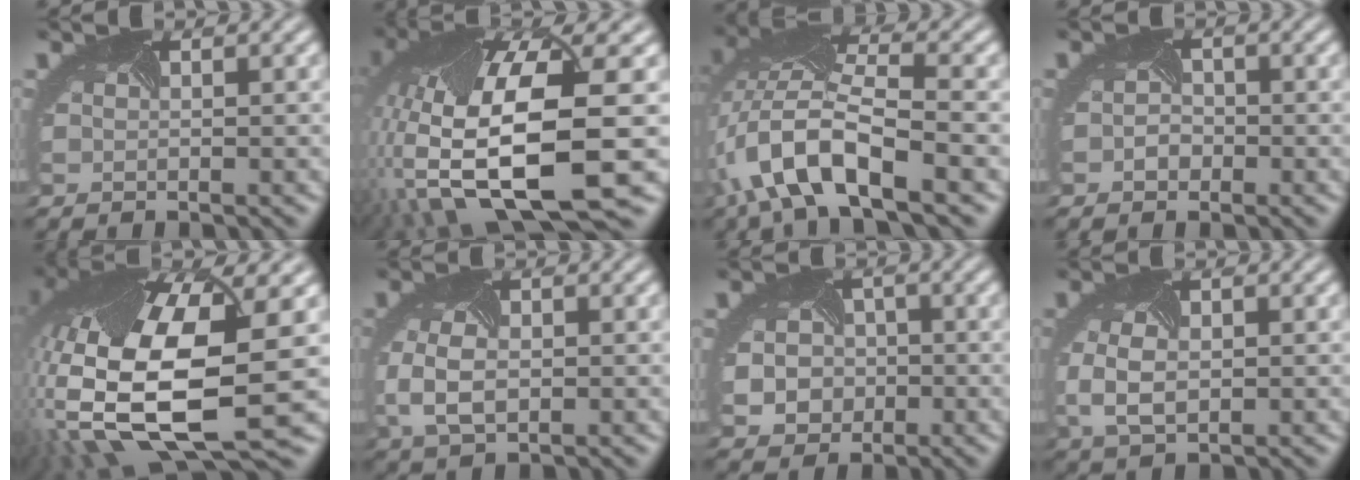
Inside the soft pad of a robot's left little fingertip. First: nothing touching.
{"total": 15.2, "force": [-1.7, 5.6, 14.0], "torque": [-0.301, -0.038, -0.002]}
{"total": 9.3, "force": [-4.6, 3.0, 7.5], "torque": [-0.163, 0.004, -0.083]}
{"total": 1.0, "force": [-0.8, 0.6, 0.0], "torque": [-0.012, -0.005, -0.010]}
{"total": 16.9, "force": [-2.1, 7.5, 15.0], "torque": [-0.339, -0.033, -0.027]}
{"total": 3.6, "force": [-0.8, 2.2, 2.7], "torque": [-0.079, -0.011, -0.006]}
{"total": 4.2, "force": [-1.0, 3.6, 1.9], "torque": [-0.032, -0.010, -0.008]}
{"total": 3.1, "force": [-0.6, 1.9, 2.4], "torque": [-0.071, -0.009, -0.003]}